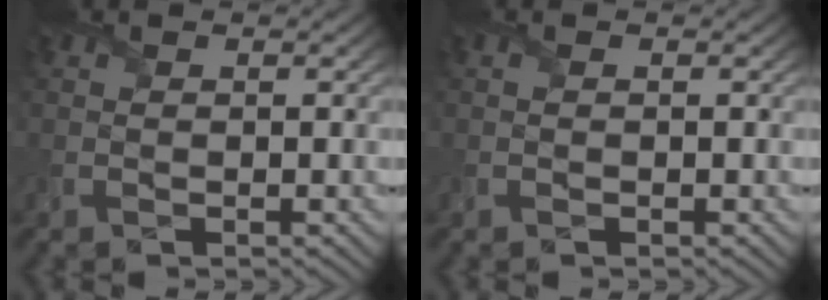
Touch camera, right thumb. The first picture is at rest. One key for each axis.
{"total": 0.5, "fx": 0.0, "fy": 0.3, "fz": 0.4, "tx": -0.008, "ty": 0.000, "tz": 0.000}